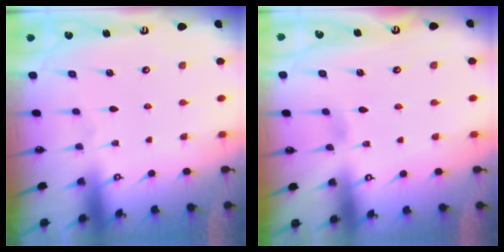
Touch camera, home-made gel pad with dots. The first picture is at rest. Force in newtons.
{"total": 4.2, "press": 4.1, "slide": 0.5}